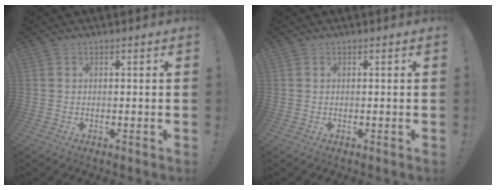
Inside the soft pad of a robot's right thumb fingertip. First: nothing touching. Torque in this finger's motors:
{"motor_torque": [-0.02, 0.02, 0.01, -0.01, 0.00]}